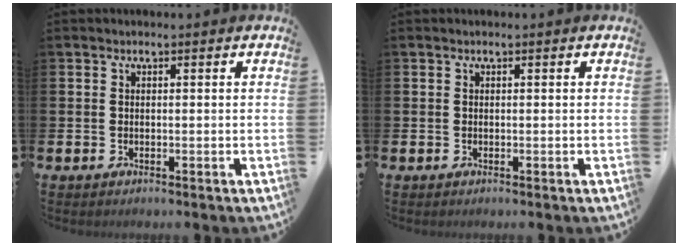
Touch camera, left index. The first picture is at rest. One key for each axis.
{"total": 0.0}